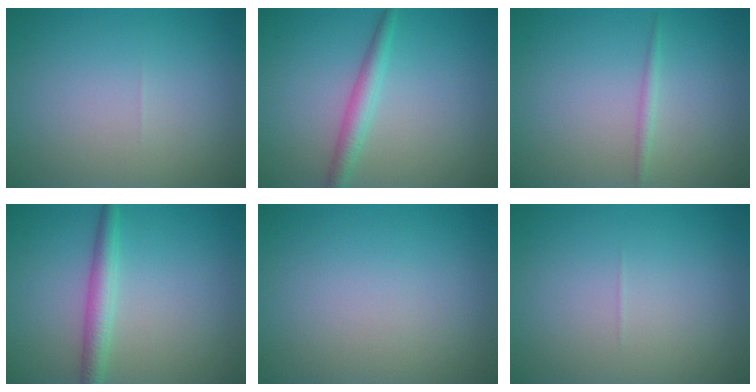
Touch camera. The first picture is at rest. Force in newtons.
{"total": 2.3, "press": 2.3, "slide": 0.0}
{"total": 0.9, "press": 0.9, "slide": 0.1}
{"total": 2.6, "press": 2.6, "slide": 0.0}
{"total": 0.0}
{"total": 0.0}